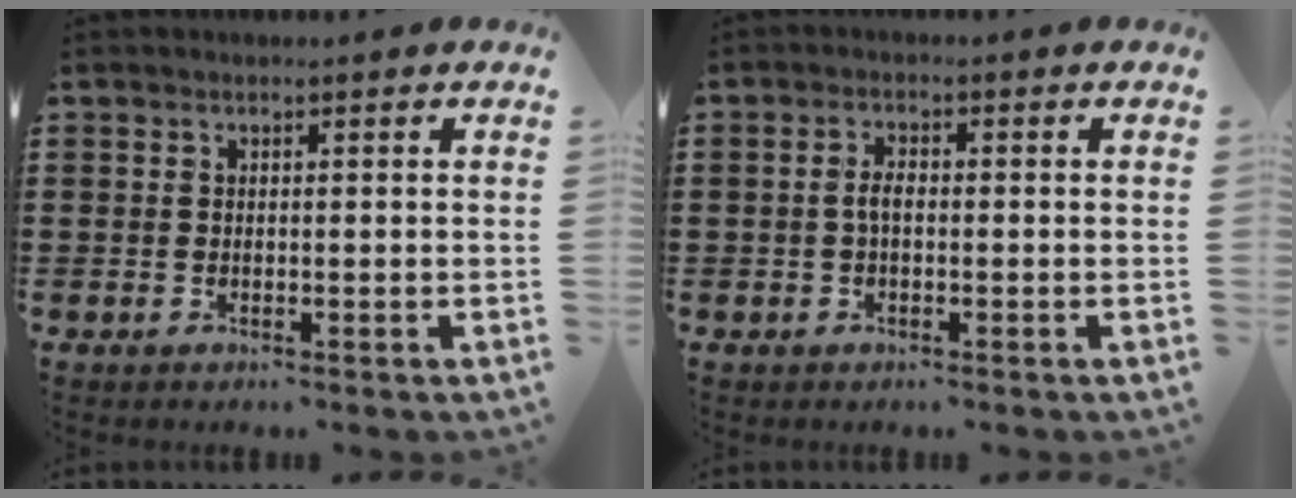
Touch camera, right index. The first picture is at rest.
{"total": 2.1, "force": [-0.2, 0.8, 1.9], "torque": [-0.044, -0.002, -0.007]}